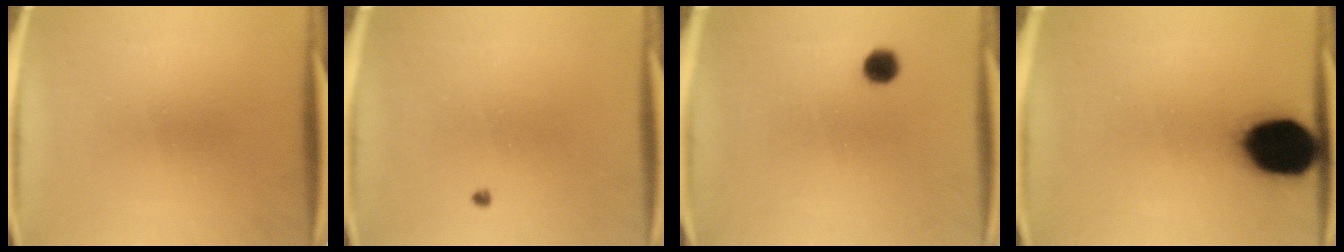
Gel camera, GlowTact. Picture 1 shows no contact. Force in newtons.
{"total": 0.7}
{"total": 3.1}
{"total": 19.5}